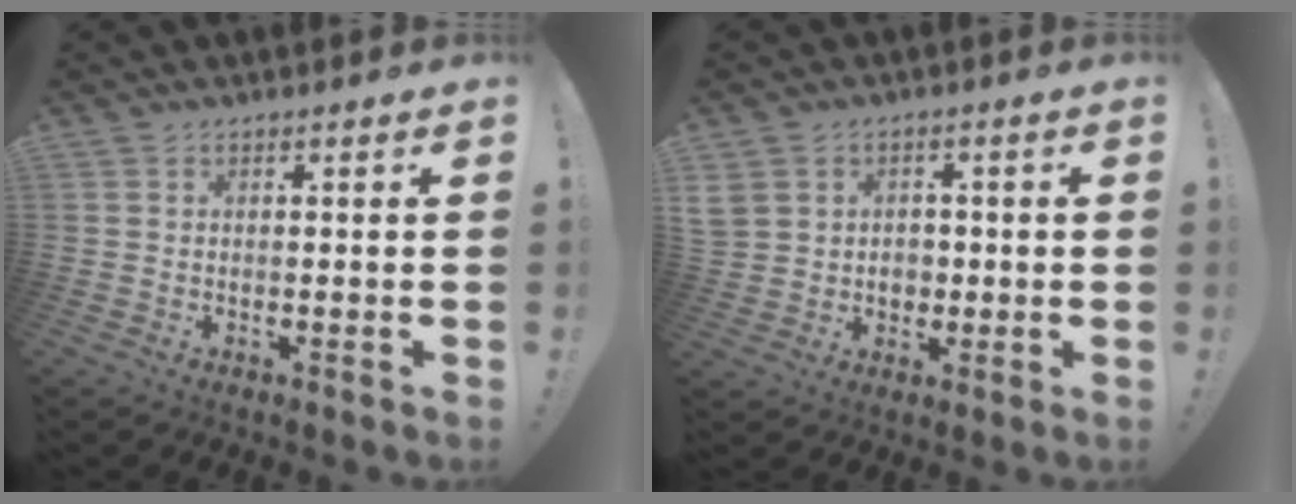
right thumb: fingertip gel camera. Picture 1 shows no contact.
{"total": 6.5, "force": [1.4, 6.1, 1.7], "torque": [-0.032, -0.005, 0.030]}